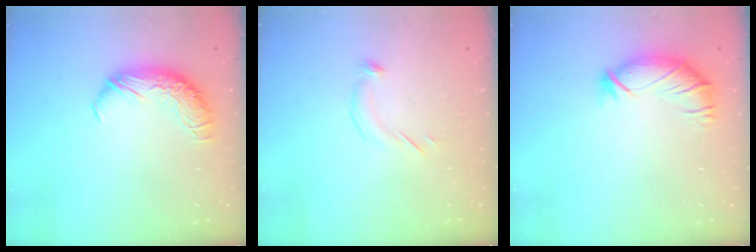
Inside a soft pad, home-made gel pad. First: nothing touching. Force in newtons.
{"total": 5.1, "press": 5.0, "slide": 0.6}
{"total": 3.1, "press": 2.4, "slide": 1.9}